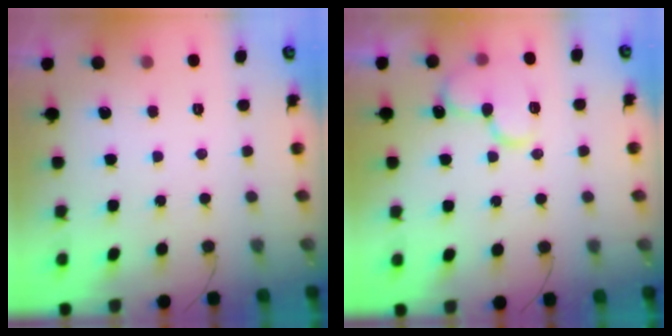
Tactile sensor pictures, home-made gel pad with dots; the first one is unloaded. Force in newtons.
{"total": 13.4, "press": 13.3, "slide": 1.7}